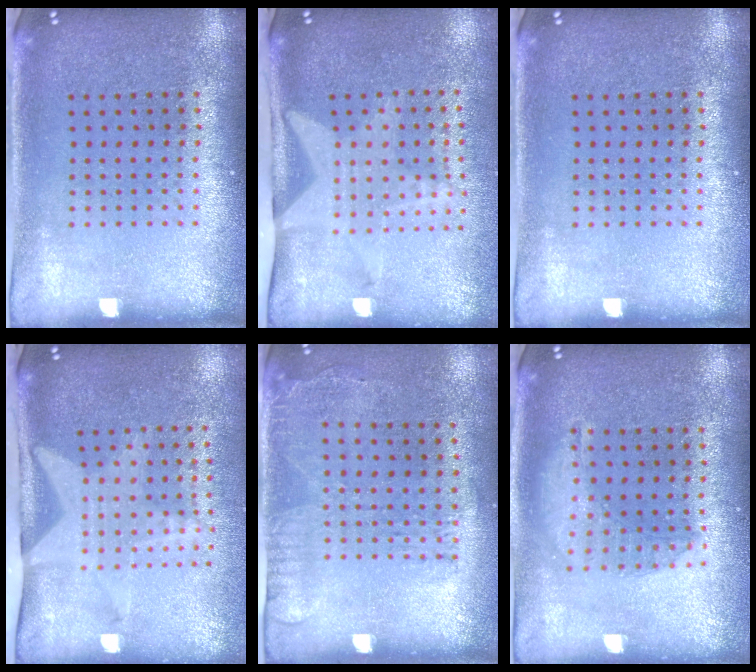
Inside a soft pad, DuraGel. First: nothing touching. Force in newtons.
{"total": 1.9, "press": 1.5, "slide": 1.1}
{"total": 0.0}
{"total": 1.9, "press": 1.5, "slide": 1.1}
{"total": 1.7, "press": 1.2, "slide": 1.2}
{"total": 1.3, "press": 1.3, "slide": 0.4}